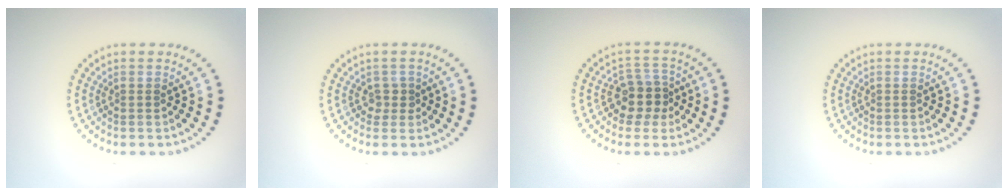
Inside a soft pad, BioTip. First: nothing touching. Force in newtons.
{"total": 1.3, "press": 1.1, "slide": 0.7}
{"total": 2.9, "press": 2.6, "slide": 1.4}
{"total": 0.0}